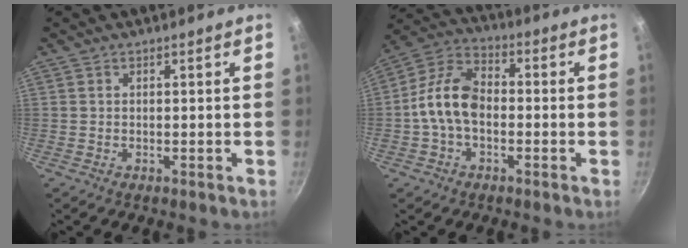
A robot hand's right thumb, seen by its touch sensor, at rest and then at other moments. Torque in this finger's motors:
{"motor_torque": [2.16, 2.08, 1.45, -0.99, 0.21]}